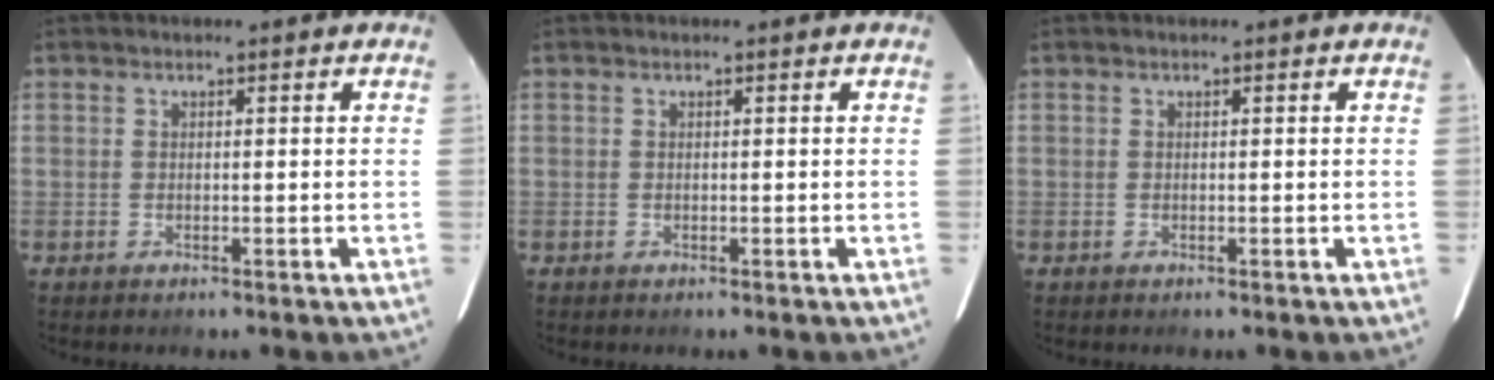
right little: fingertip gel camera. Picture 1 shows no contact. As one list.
[{"total": 0.0}, {"total": 0.0}]